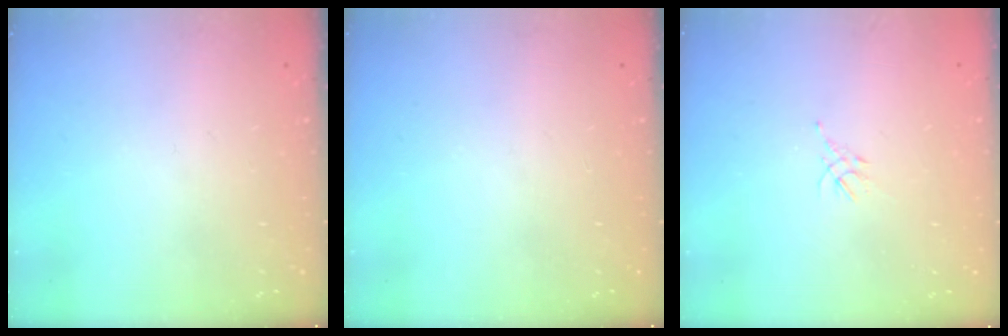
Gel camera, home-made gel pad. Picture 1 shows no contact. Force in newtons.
{"total": 0.0}
{"total": 2.0, "press": 1.9, "slide": 0.7}